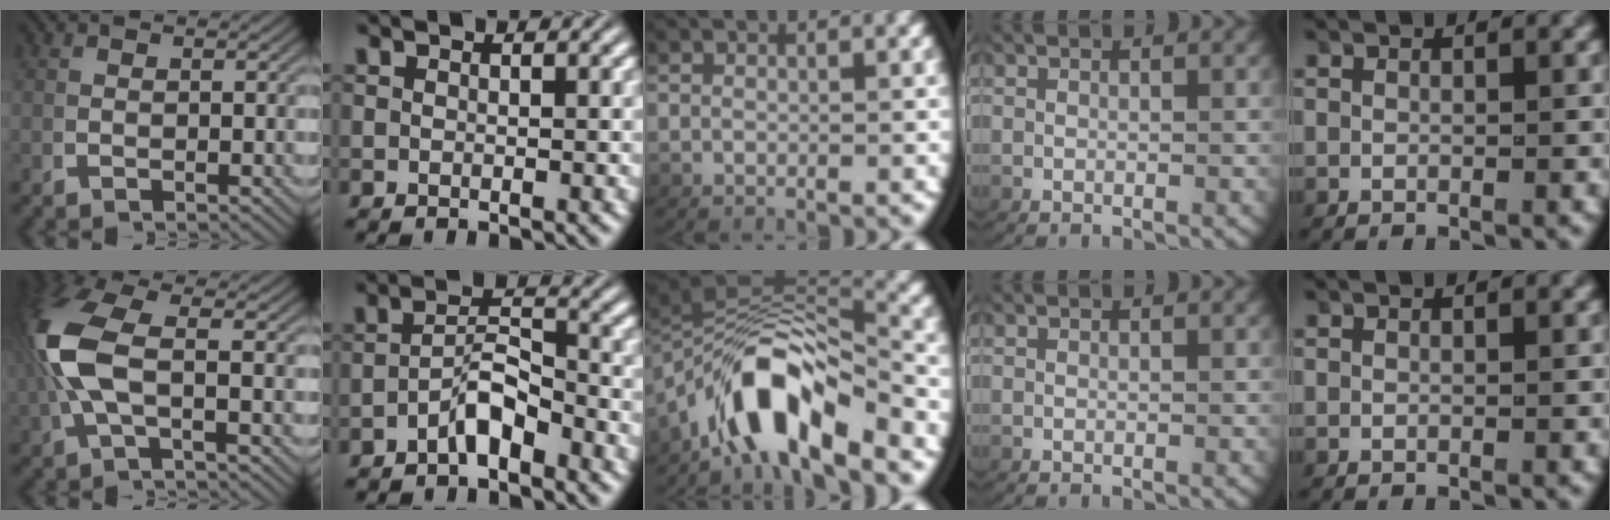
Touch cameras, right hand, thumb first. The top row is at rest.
{"thumb": {"total": 7.8, "force": [0.4, 3.8, 6.8], "torque": [-0.176, -0.009, 0.021]}, "index": {"total": 3.2, "force": [-2.4, 0.5, 2.0], "torque": [-0.014, -0.005, -0.039]}, "middle": {"total": 8.2, "force": [-3.8, 4.1, 6.0], "torque": [-0.113, -0.003, -0.059]}}